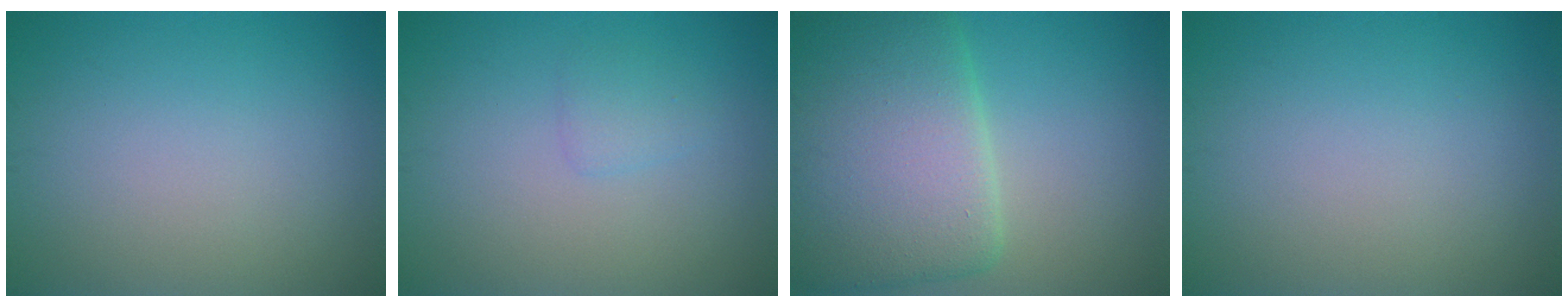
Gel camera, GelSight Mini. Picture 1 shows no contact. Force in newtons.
{"total": 1.1, "press": 1.1, "slide": 0.1}
{"total": 11.0, "press": 11.0, "slide": 0.3}
{"total": 0.0}